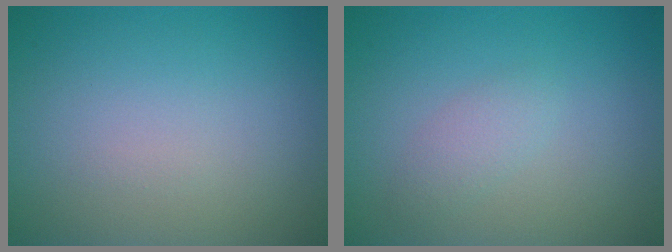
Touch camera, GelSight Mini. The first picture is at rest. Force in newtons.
{"total": 1.3, "press": 1.3, "slide": 0.0}